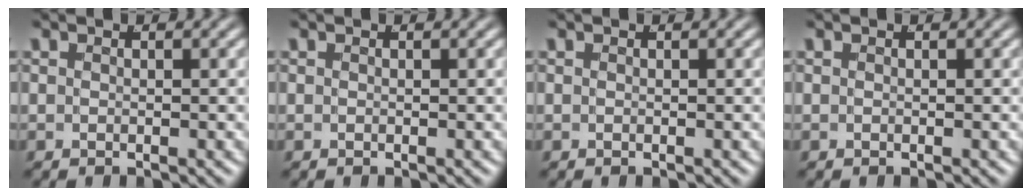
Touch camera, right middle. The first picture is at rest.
{"total": 0.0}
{"total": 0.0}
{"total": 0.0}